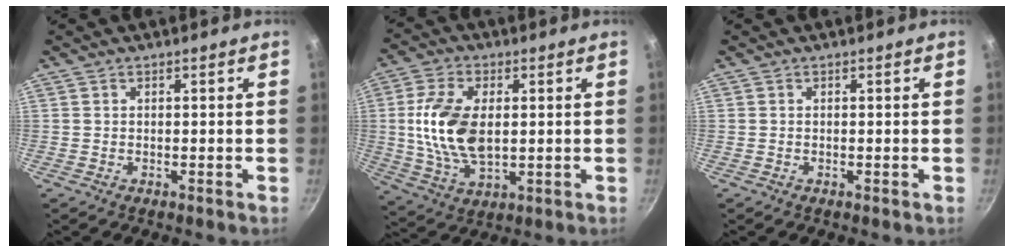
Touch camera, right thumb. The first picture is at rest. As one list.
[{"total": 14.0, "force": [1.1, 7.9, 11.5], "torque": [-0.216, -0.002, 0.024]}, {"total": 0.0}]